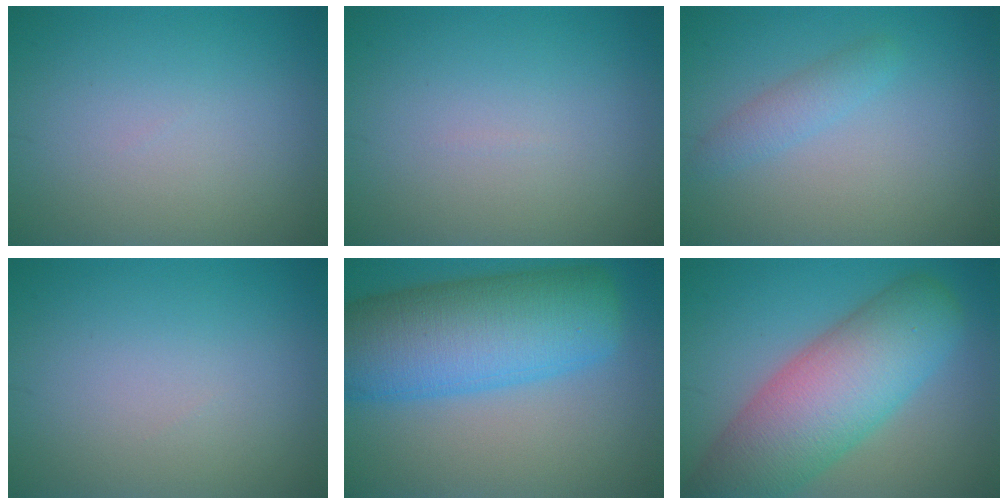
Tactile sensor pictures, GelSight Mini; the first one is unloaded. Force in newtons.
{"total": 0.0}
{"total": 1.8, "press": 1.8, "slide": 0.1}
{"total": 0.0}
{"total": 11.9, "press": 11.9, "slide": 0.3}
{"total": 10.3, "press": 10.3, "slide": 0.5}